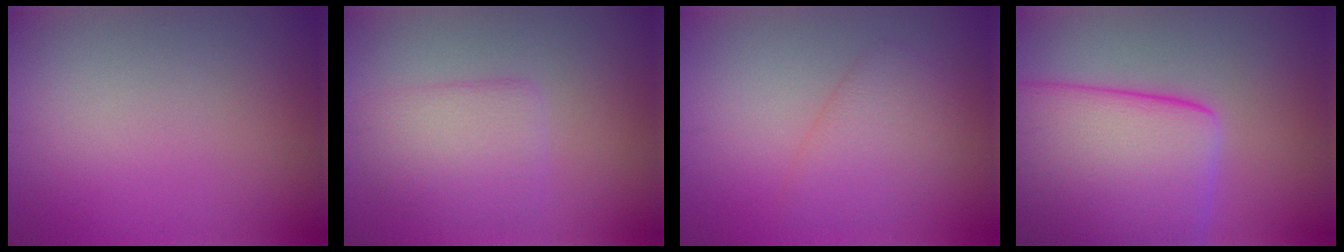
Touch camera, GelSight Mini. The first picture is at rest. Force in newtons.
{"total": 3.3, "press": 3.3, "slide": 0.5}
{"total": 3.2, "press": 3.2, "slide": 0.3}
{"total": 13.3, "press": 13.3, "slide": 0.6}